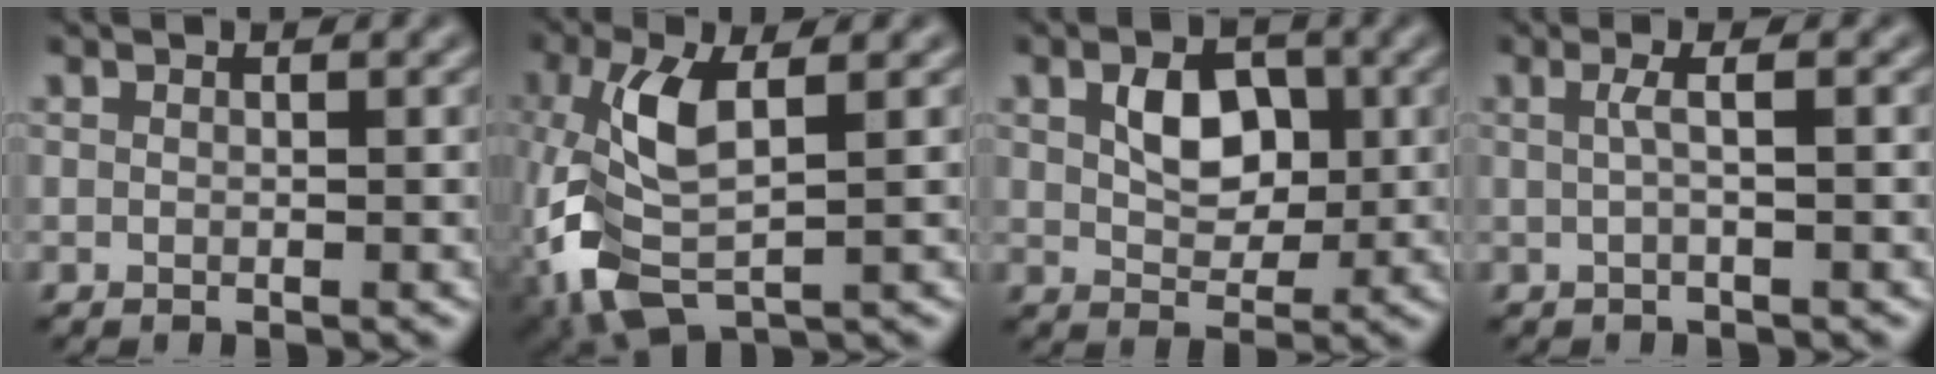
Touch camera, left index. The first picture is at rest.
{"total": 7.1, "force": [-1.4, 3.0, 6.2], "torque": [-0.157, 0.003, -0.032]}
{"total": 4.1, "force": [0.7, 2.8, 2.9], "torque": [-0.059, -0.002, 0.011]}
{"total": 1.7, "force": [0.0, 0.4, 1.7], "torque": [-0.037, 0.001, -0.005]}